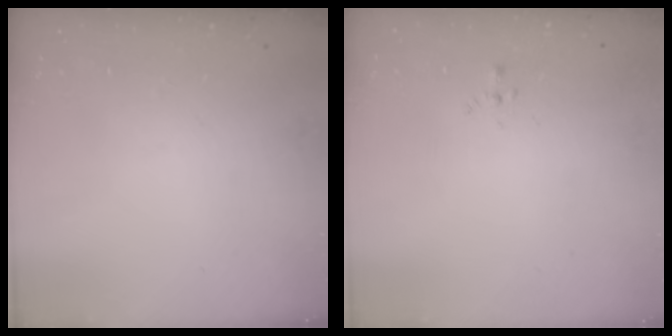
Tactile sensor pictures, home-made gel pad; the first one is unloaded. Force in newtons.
{"total": 0.7, "press": 0.6, "slide": 0.4}